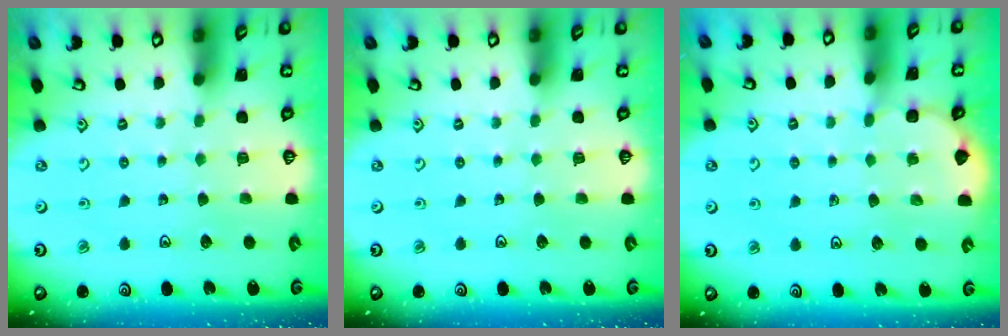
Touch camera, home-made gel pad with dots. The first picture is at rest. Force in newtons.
{"total": 0.0}
{"total": 2.9, "press": 2.9, "slide": 0.2}